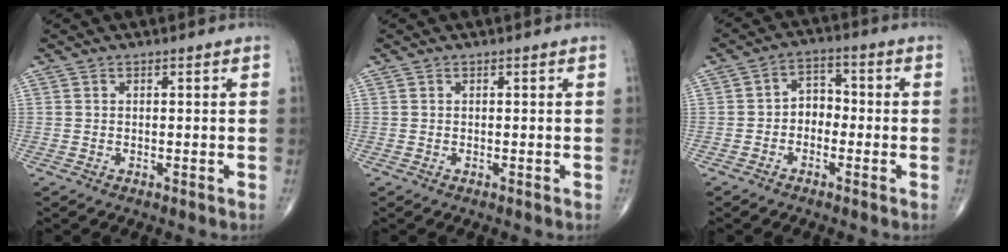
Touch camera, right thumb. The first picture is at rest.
{"total": 0.0}
{"total": 5.0, "force": [-1.2, 3.8, 3.0], "torque": [-0.024, 0.024, -0.035]}